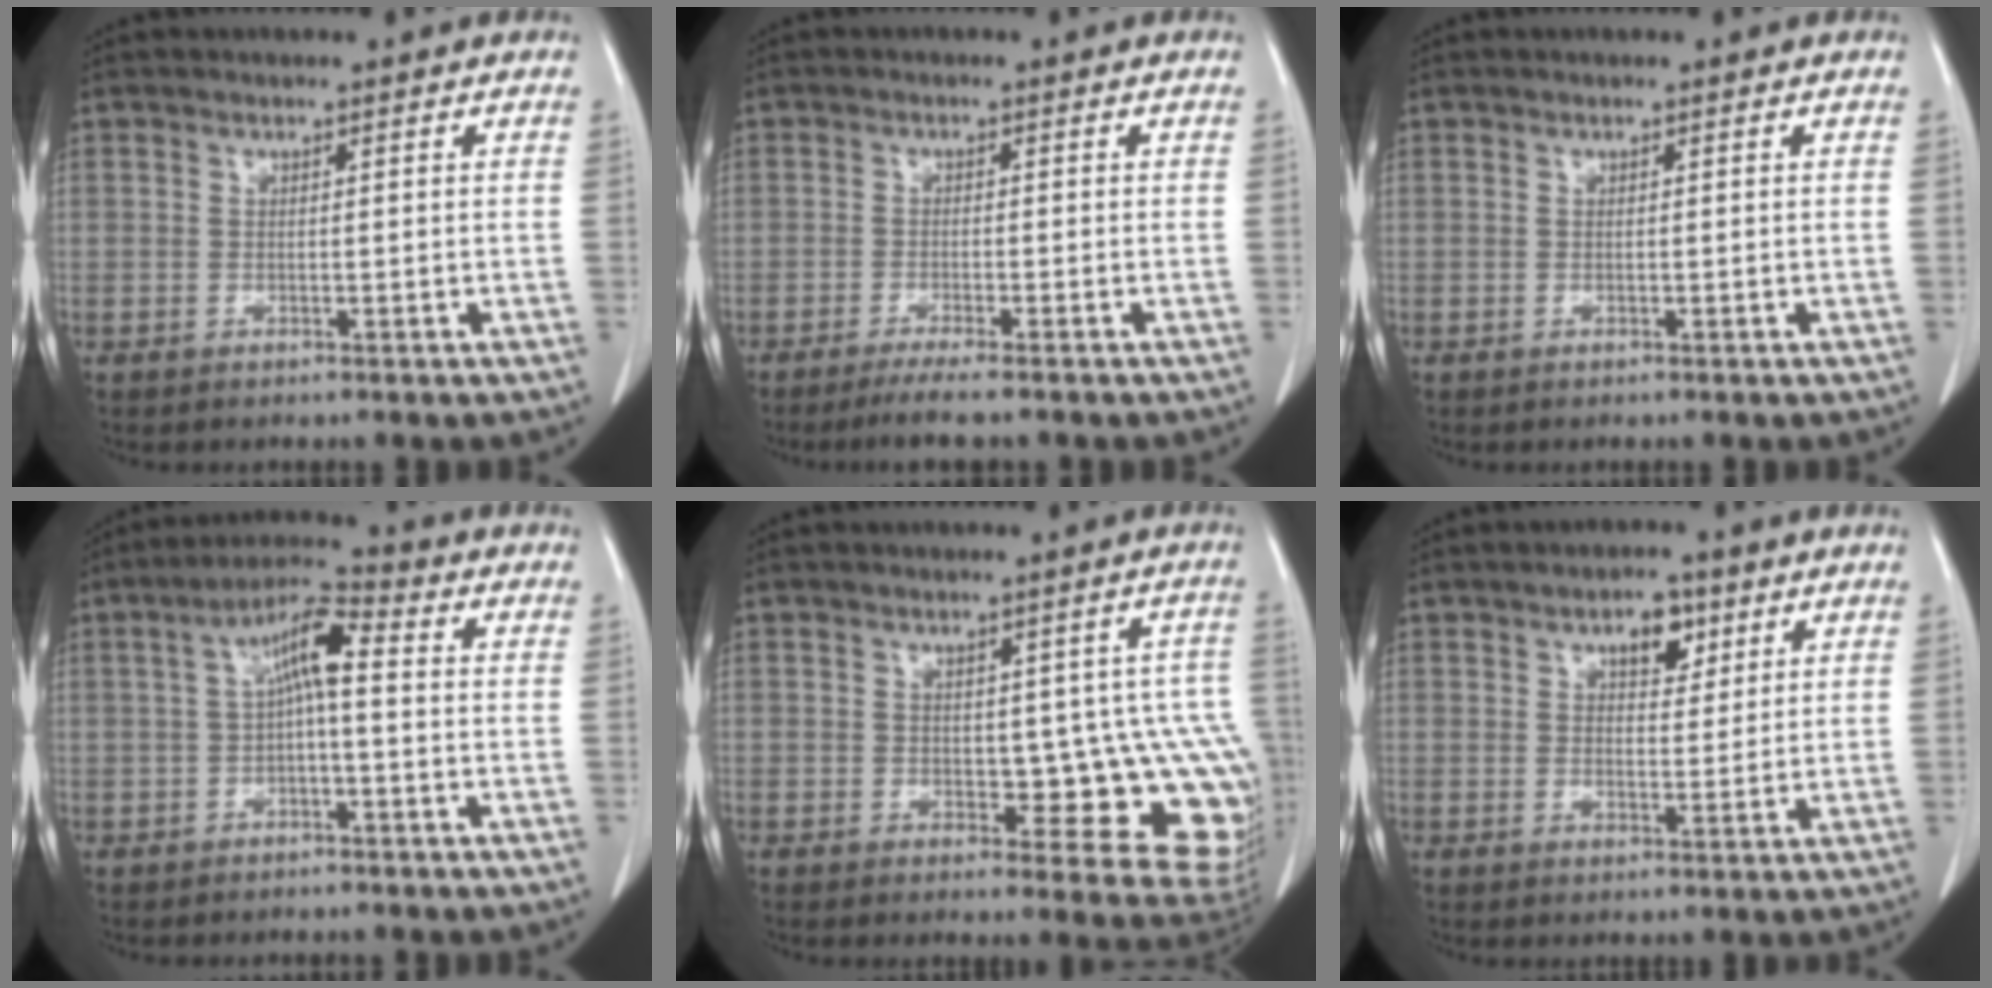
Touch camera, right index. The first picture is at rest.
{"total": 4.6, "force": [-3.7, -0.2, 2.7], "torque": [-0.042, -0.010, -0.061]}
{"total": 0.0}
{"total": 6.7, "force": [0.4, 1.5, 6.6], "torque": [-0.123, 0.027, 0.003]}
{"total": 11.8, "force": [-0.9, 4.8, 10.8], "torque": [-0.094, 0.007, -0.001]}
{"total": 4.5, "force": [2.4, 2.3, 3.1], "torque": [-0.044, 0.003, 0.035]}